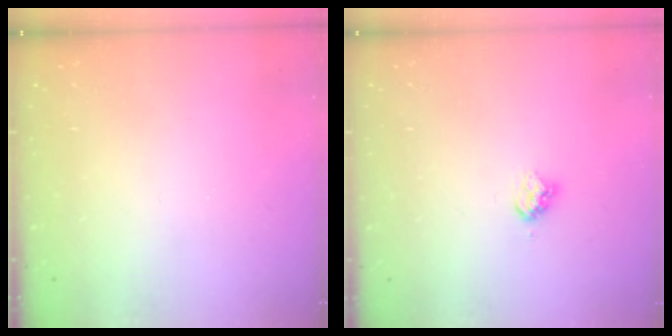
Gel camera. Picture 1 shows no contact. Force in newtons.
{"total": 3.1, "press": 3.1, "slide": 0.3}